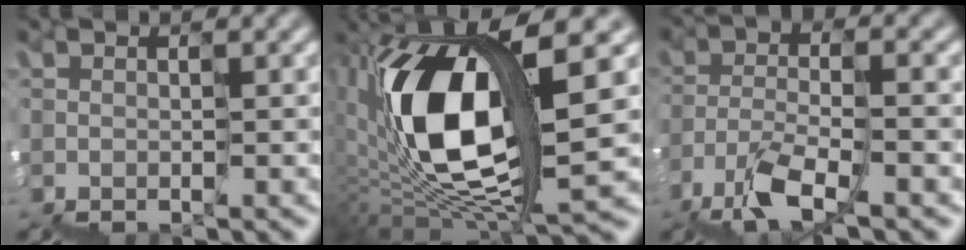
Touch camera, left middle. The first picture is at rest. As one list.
[{"total": 10.9, "force": [3.4, 3.4, 9.8], "torque": [-0.200, 0.003, 0.069]}, {"total": 4.6, "force": [-2.8, 1.2, 3.4], "torque": [-0.077, 0.006, -0.051]}]